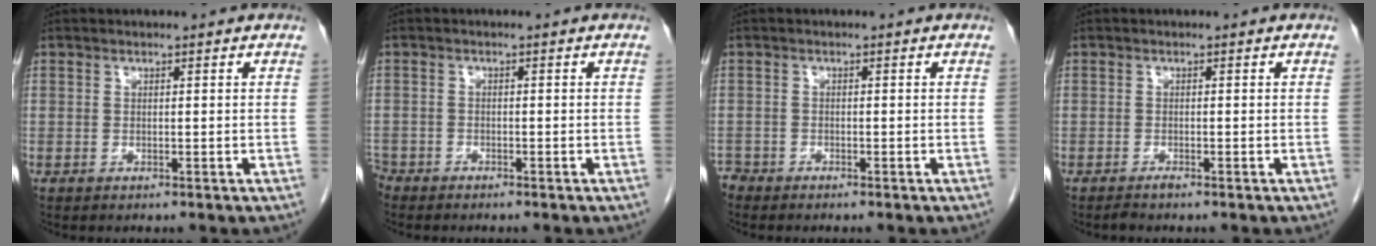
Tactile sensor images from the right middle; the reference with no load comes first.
{"total": 3.0, "force": [-2.6, 1.3, 0.4], "torque": [-0.010, 0.000, -0.048]}
{"total": 1.5, "force": [-1.4, 0.5, -0.1], "torque": [0.003, -0.001, -0.027]}
{"total": 0.8, "force": [-0.7, -0.1, 0.3], "torque": [-0.010, -0.002, -0.013]}